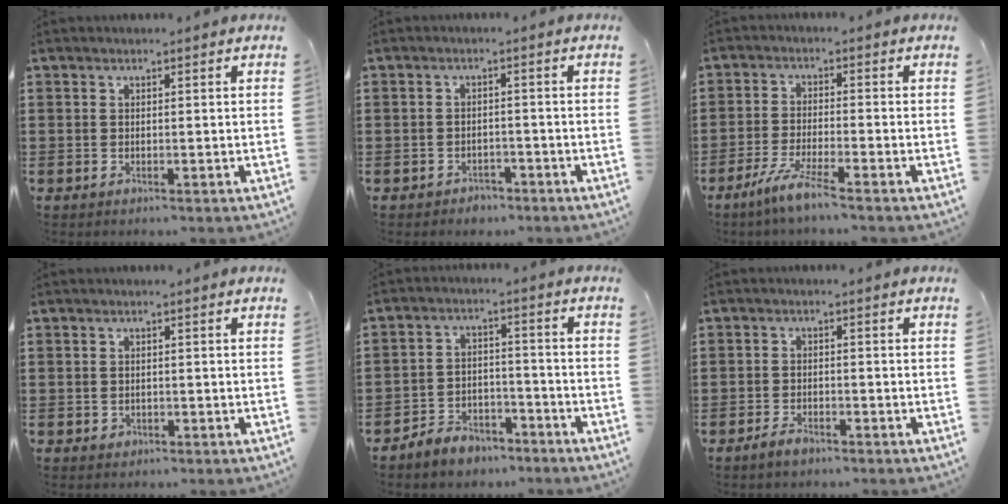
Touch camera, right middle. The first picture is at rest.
{"total": 2.1, "force": [-1.9, 0.8, -0.1], "torque": [-0.005, 0.001, -0.043]}
{"total": 5.4, "force": [-4.1, 0.0, 3.5], "torque": [-0.084, -0.017, -0.080]}
{"total": 0.9, "force": [-0.4, 0.8, 0.2], "torque": [-0.007, 0.002, -0.009]}
{"total": 4.7, "force": [-4.4, 1.5, 0.4], "torque": [-0.011, 0.011, -0.091]}
{"total": 2.2, "force": [-1.8, 0.9, 0.9], "torque": [-0.025, 0.000, -0.039]}